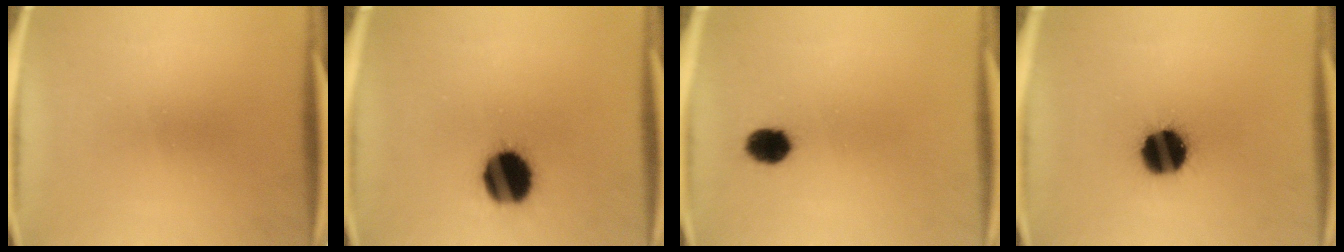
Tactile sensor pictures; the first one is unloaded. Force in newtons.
{"total": 15.0}
{"total": 5.0}
{"total": 14.5}